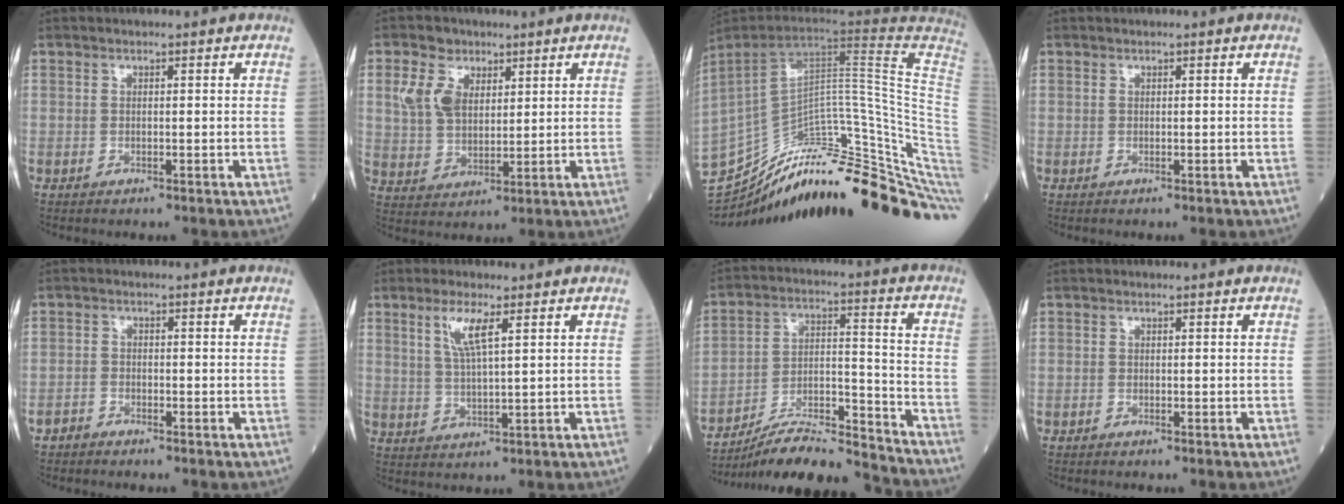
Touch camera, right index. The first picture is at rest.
{"total": 7.6, "force": [3.5, 5.1, 4.5], "torque": [-0.110, 0.018, 0.076]}
{"total": 37.1, "force": [-28.0, 5.2, 23.7], "torque": [-0.258, -0.030, -0.381]}
{"total": 0.0}
{"total": 1.4, "force": [-1.3, 0.6, 0.0], "torque": [-0.002, 0.000, -0.024]}
{"total": 5.1, "force": [2.5, 0.4, 4.4], "torque": [-0.094, -0.001, 0.052]}
{"total": 14.6, "force": [-14.1, -0.2, 3.8], "torque": [-0.065, 0.027, -0.244]}
{"total": 0.0}